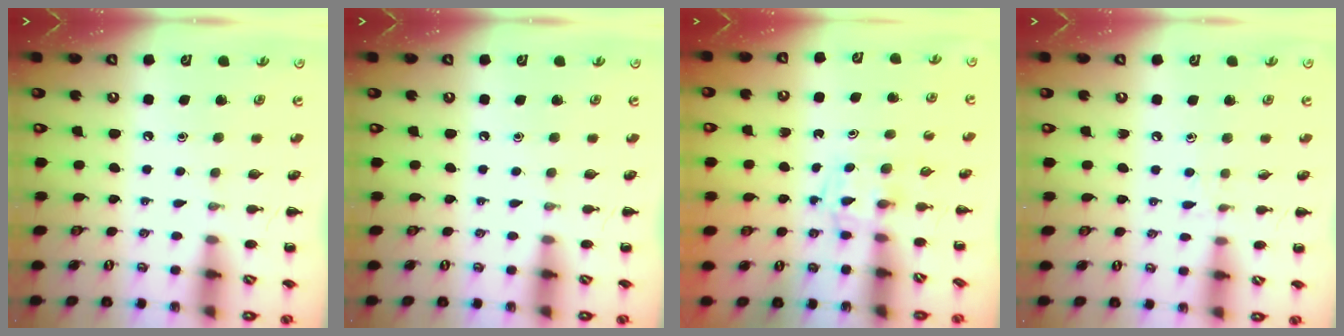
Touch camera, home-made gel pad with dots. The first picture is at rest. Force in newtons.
{"total": 0.0}
{"total": 2.5, "press": 2.2, "slide": 1.3}
{"total": 5.3, "press": 4.8, "slide": 2.1}